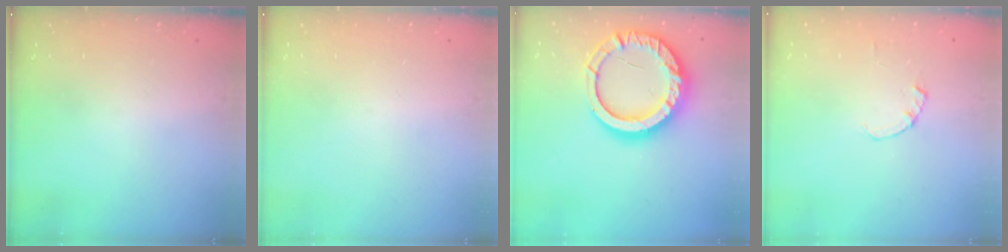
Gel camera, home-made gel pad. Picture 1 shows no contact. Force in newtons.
{"total": 0.0}
{"total": 19.7, "press": 19.6, "slide": 1.7}
{"total": 0.0}